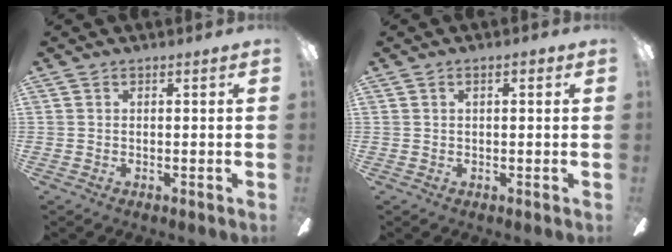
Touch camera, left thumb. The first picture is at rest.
{"total": 1.9, "force": [0.9, 0.7, 1.5], "torque": [-0.023, 0.002, 0.013]}